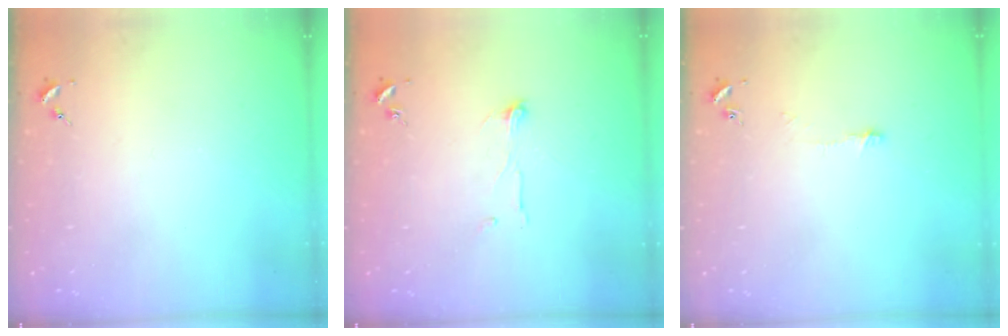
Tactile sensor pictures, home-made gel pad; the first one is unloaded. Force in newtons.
{"total": 3.8, "press": 3.8, "slide": 0.3}
{"total": 3.7, "press": 3.7, "slide": 0.3}